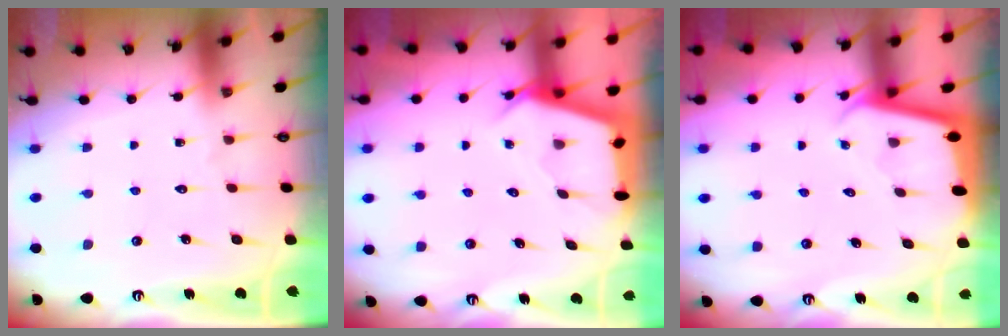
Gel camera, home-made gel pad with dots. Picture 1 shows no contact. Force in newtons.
{"total": 2.8, "press": 2.8, "slide": 0.2}
{"total": 2.7, "press": 2.7, "slide": 0.1}